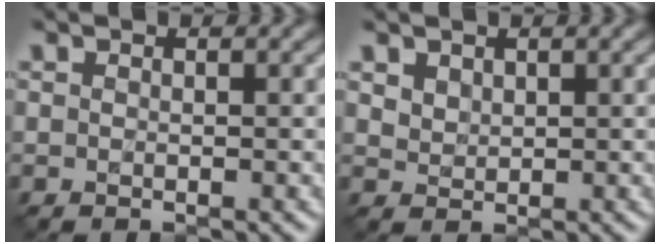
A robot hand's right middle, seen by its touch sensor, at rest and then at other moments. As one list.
[{"total": 1.4, "force": [1.0, 0.9, 0.4], "torque": [-0.009, -0.004, 0.026]}]